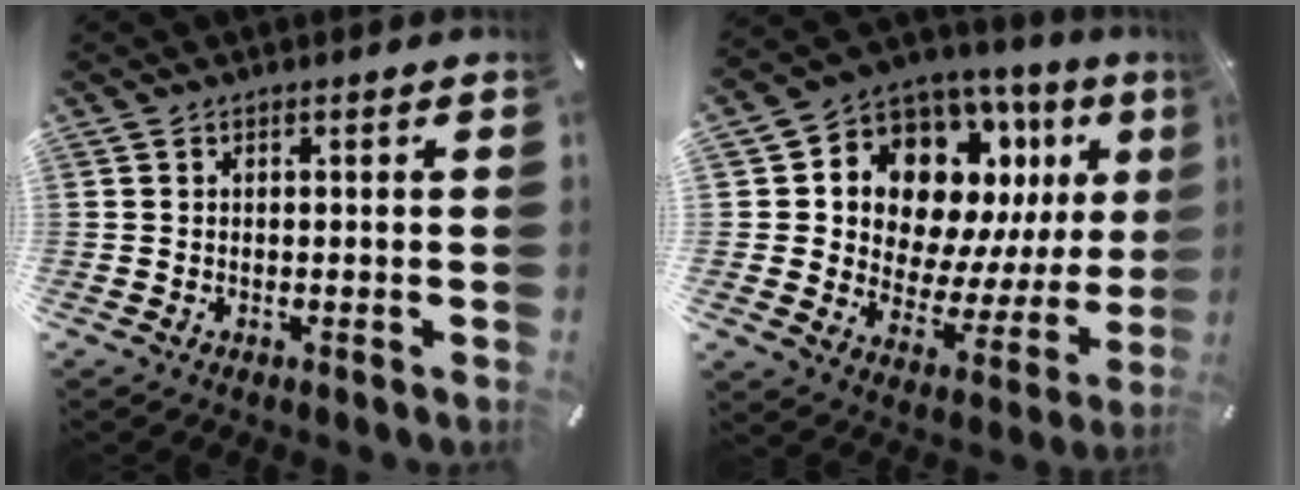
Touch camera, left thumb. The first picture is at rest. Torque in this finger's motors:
{"motor_torque": [2.49, 2.52, 1.53, -1.24, 0.29]}